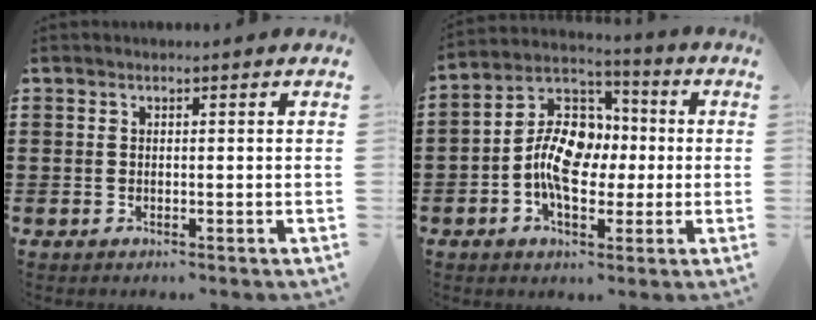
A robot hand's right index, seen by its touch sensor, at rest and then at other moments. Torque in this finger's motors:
{"motor_torque": [2.14, 0.00, 1.05, 0.21]}